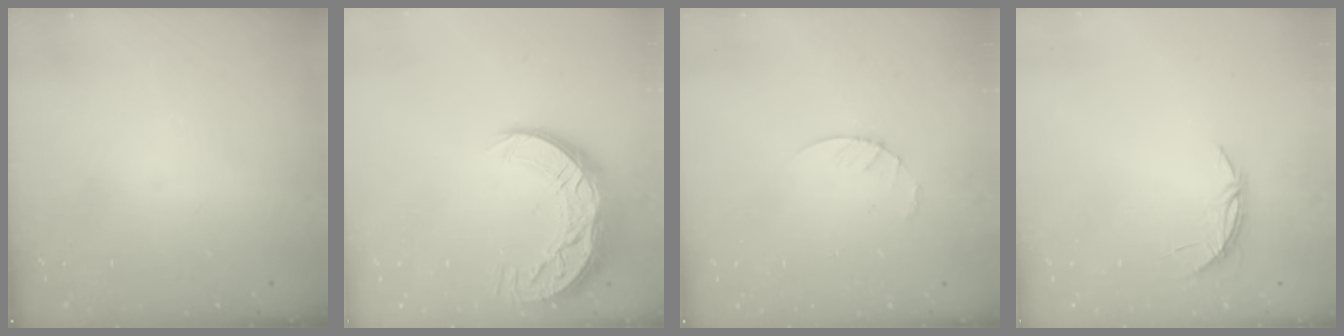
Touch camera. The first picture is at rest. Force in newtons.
{"total": 13.1, "press": 13.1, "slide": 0.6}
{"total": 3.7, "press": 3.7, "slide": 0.5}
{"total": 4.4, "press": 4.3, "slide": 0.4}